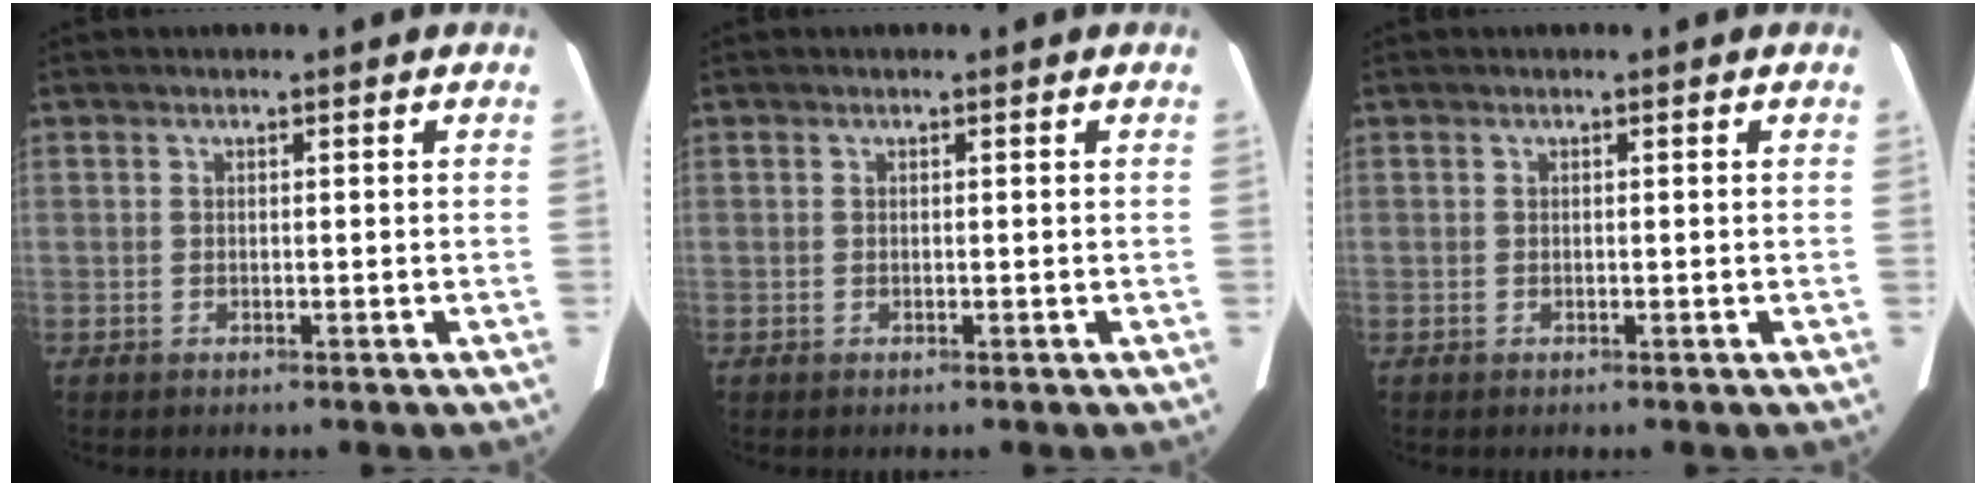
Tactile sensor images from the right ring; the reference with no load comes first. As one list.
[{"total": 0.0}, {"total": 0.0}]